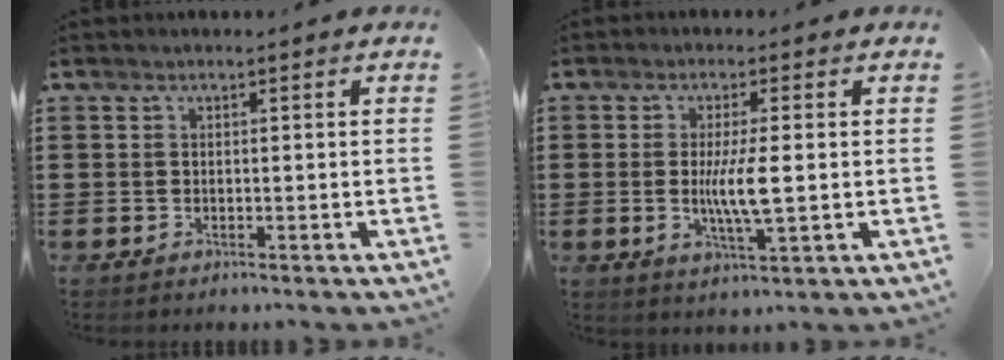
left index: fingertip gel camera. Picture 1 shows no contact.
{"total": 6.1, "force": [-0.1, 0.9, 6.1], "torque": [-0.122, -0.008, -0.008]}